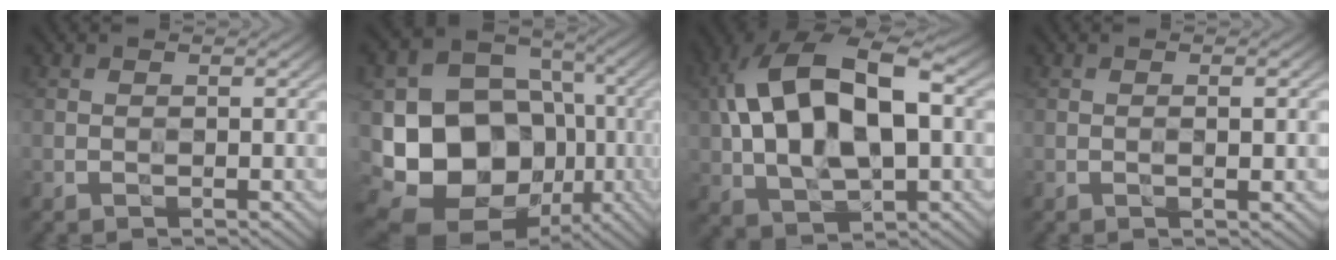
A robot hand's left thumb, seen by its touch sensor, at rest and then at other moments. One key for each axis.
{"total": 18.1, "fx": -3.7, "fy": 15.2, "fz": 9.2, "tx": -0.186, "ty": -0.049, "tz": -0.067}
{"total": 16.7, "fx": 2.2, "fy": 9.7, "fz": 13.4, "tx": -0.262, "ty": 0.009, "tz": 0.041}
{"total": 2.1, "fx": -0.1, "fy": 0.2, "fz": 2.1, "tx": -0.035, "ty": 0.001, "tz": -0.004}